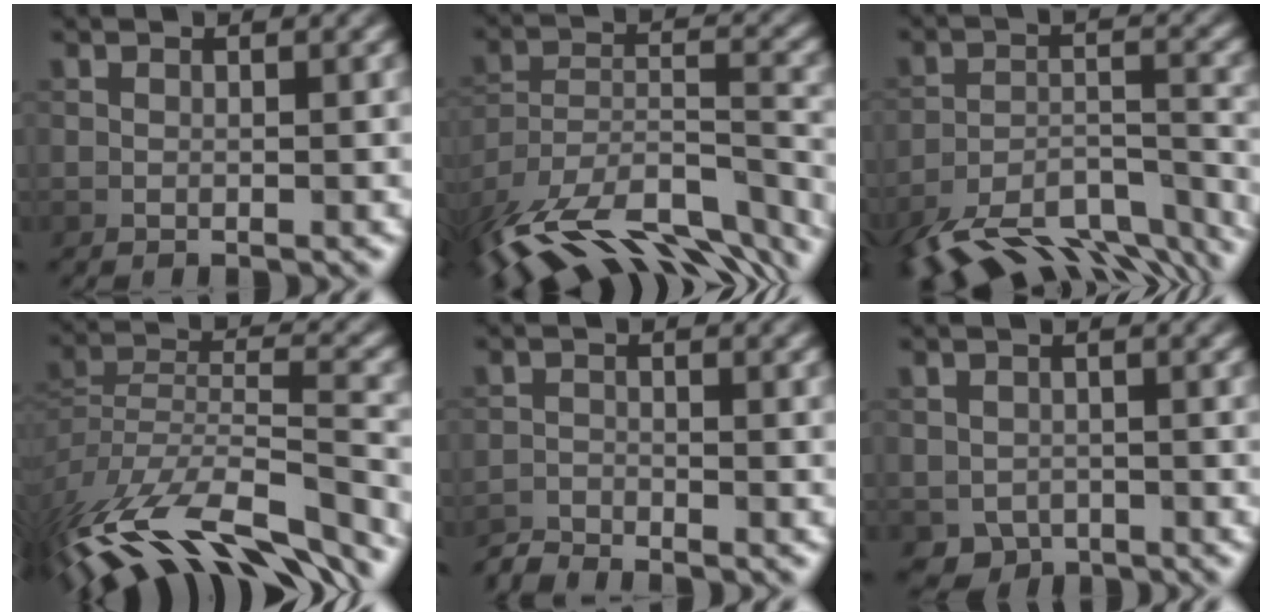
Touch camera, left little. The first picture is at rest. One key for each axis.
{"total": 16.0, "fx": -13.0, "fy": 5.4, "fz": 7.6, "tx": -0.139, "ty": 0.002, "tz": -0.188}
{"total": 11.9, "fx": -9.8, "fy": 3.9, "fz": 5.6, "tx": -0.116, "ty": -0.010, "tz": -0.148}
{"total": 14.7, "fx": -11.5, "fy": 4.3, "fz": 8.1, "tx": -0.169, "ty": 0.007, "tz": -0.182}
{"total": 2.1, "fx": -2.1, "fy": 0.1, "fz": 0.2, "tx": -0.005, "ty": -0.004, "tz": -0.050}
{"total": 2.4, "fx": -1.3, "fy": 1.9, "fz": 0.8, "tx": -0.012, "ty": -0.010, "tz": -0.024}